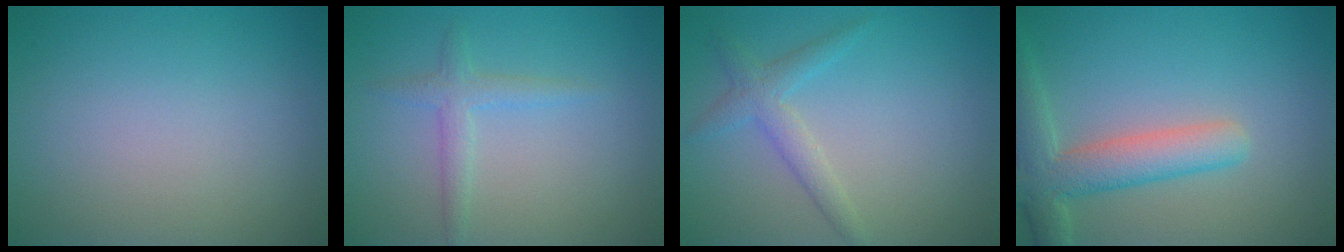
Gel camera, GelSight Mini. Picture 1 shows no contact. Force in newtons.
{"total": 1.9, "press": 1.9, "slide": 0.1}
{"total": 2.3, "press": 2.3, "slide": 0.2}
{"total": 5.3, "press": 5.3, "slide": 0.4}